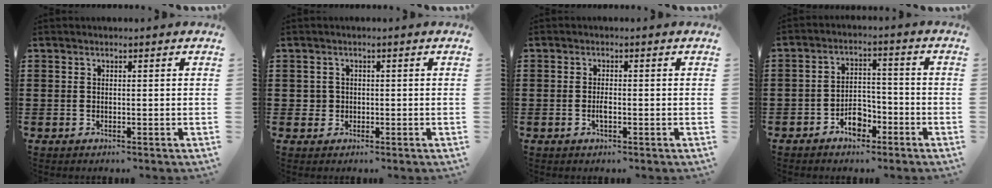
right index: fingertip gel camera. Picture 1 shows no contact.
{"total": 1.8, "force": [-0.1, 1.8, 0.2], "torque": [-0.010, 0.008, -0.005]}
{"total": 1.7, "force": [-0.4, 0.5, 1.5], "torque": [-0.030, 0.001, -0.006]}
{"total": 4.7, "force": [-3.1, 2.4, 2.4], "torque": [-0.042, 0.008, -0.056]}